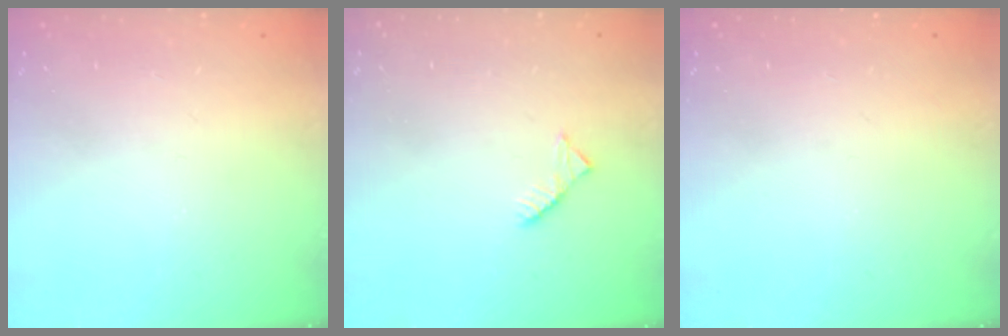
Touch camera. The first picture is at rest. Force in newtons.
{"total": 2.6, "press": 2.6, "slide": 0.4}
{"total": 0.0}